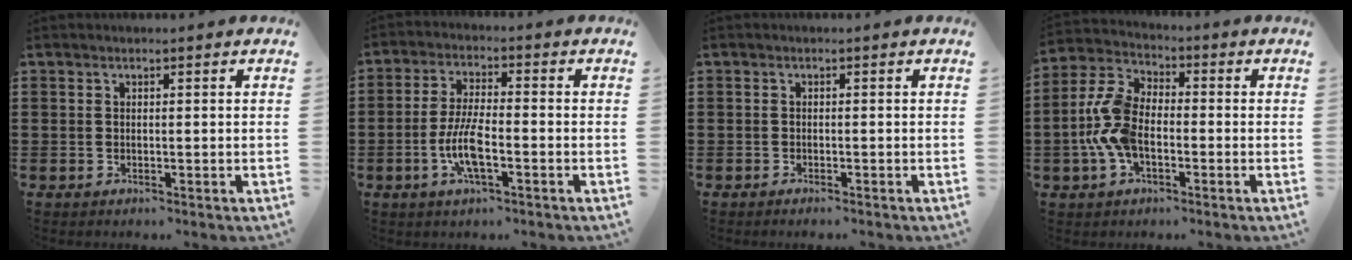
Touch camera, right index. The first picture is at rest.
{"total": 7.1, "force": [-2.3, 2.0, 6.4], "torque": [-0.146, -0.011, -0.049]}
{"total": 0.6, "force": [-0.6, 0.0, 0.1], "torque": [-0.003, -0.001, -0.012]}
{"total": 8.7, "force": [-1.7, 5.1, 6.9], "torque": [-0.178, 0.000, -0.042]}